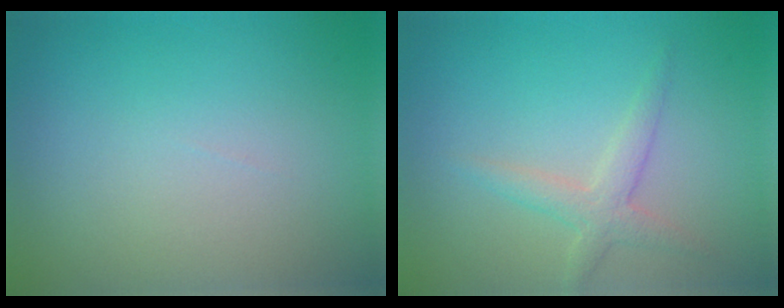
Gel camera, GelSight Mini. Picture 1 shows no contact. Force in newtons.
{"total": 2.2, "press": 2.2, "slide": 0.1}